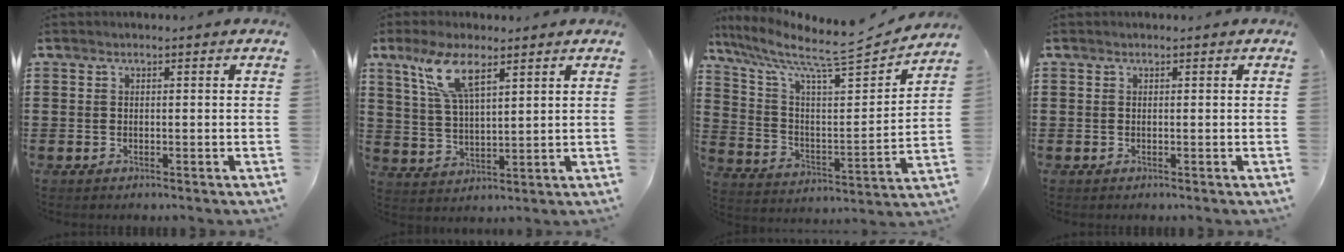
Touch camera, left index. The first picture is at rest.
{"total": 8.6, "force": [5.2, 2.5, 6.5], "torque": [-0.139, 0.003, 0.092]}
{"total": 9.2, "force": [7.8, 1.4, 4.7], "torque": [-0.120, -0.063, 0.124]}
{"total": 0.0}